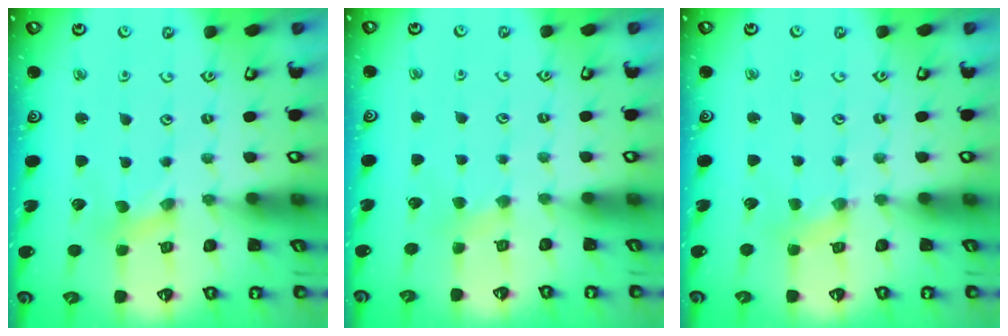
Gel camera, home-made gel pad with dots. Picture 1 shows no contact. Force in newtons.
{"total": 2.3, "press": 2.3, "slide": 0.3}
{"total": 2.0, "press": 1.9, "slide": 0.3}